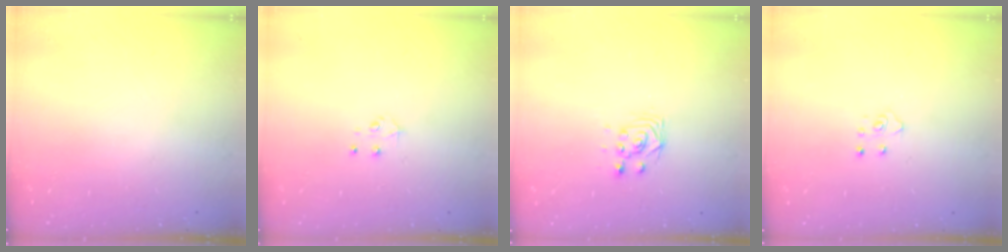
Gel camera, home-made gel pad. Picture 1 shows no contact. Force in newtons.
{"total": 3.7, "press": 3.7, "slide": 0.4}
{"total": 2.8, "press": 2.5, "slide": 1.3}
{"total": 4.0, "press": 4.0, "slide": 0.4}